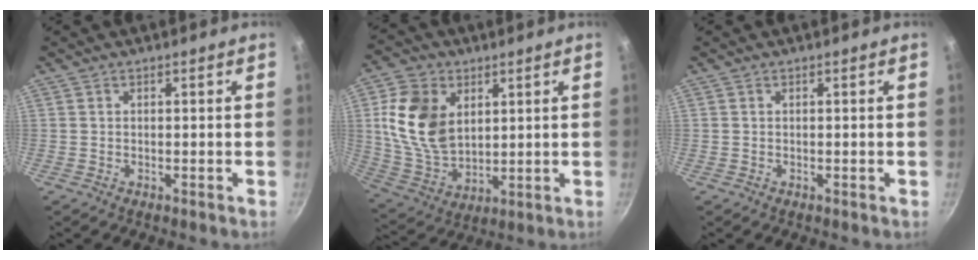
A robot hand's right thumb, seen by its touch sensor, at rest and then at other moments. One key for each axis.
{"total": 15.0, "fx": 3.8, "fy": 10.4, "fz": 10.1, "tx": -0.173, "ty": -0.019, "tz": 0.085}
{"total": 0.0}